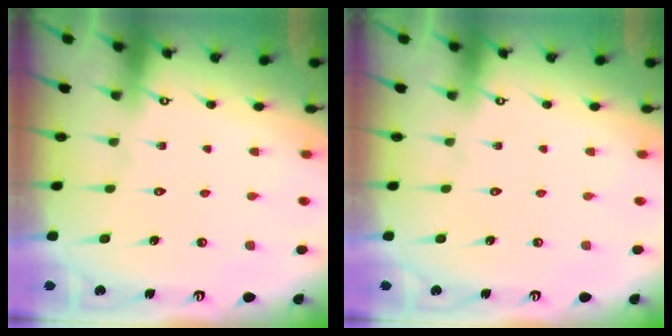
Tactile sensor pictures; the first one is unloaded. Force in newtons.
{"total": 0.0}